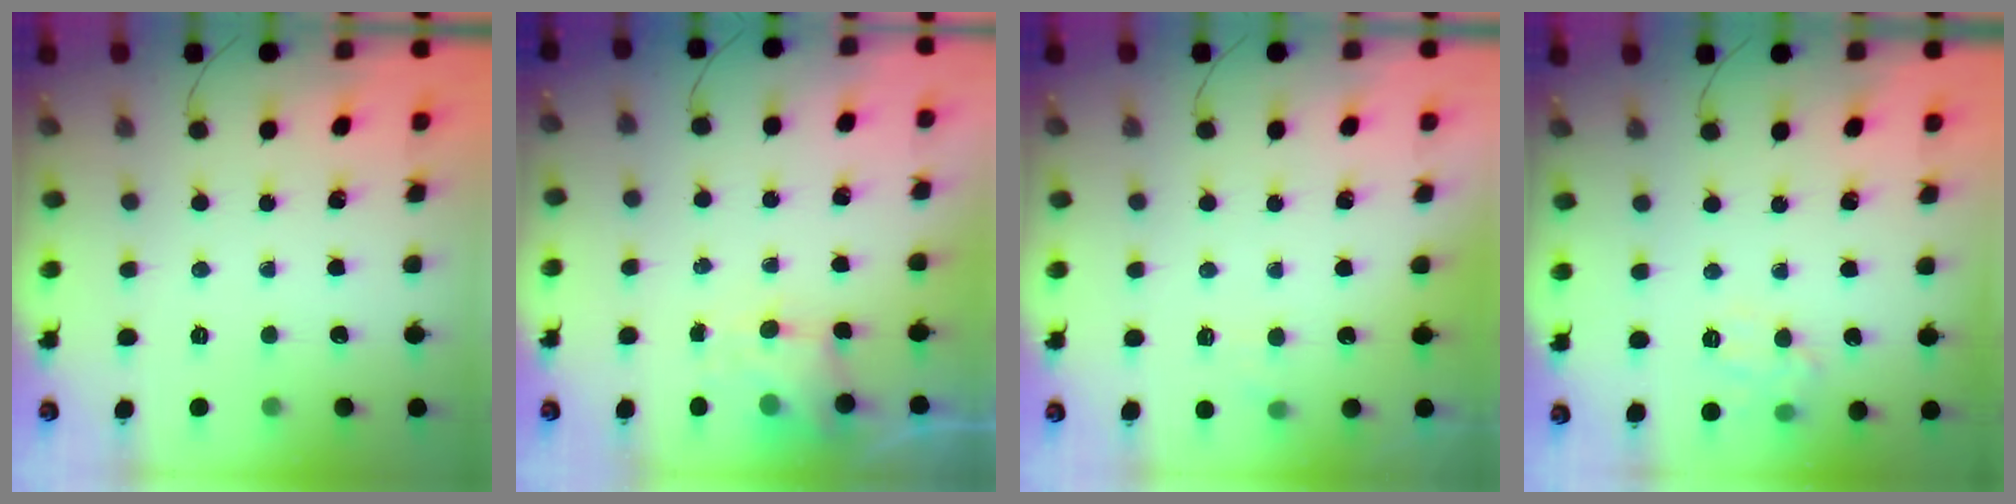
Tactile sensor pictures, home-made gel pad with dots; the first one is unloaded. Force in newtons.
{"total": 4.1, "press": 3.9, "slide": 1.1}
{"total": 1.6, "press": 1.2, "slide": 1.1}
{"total": 8.6, "press": 8.6, "slide": 1.0}